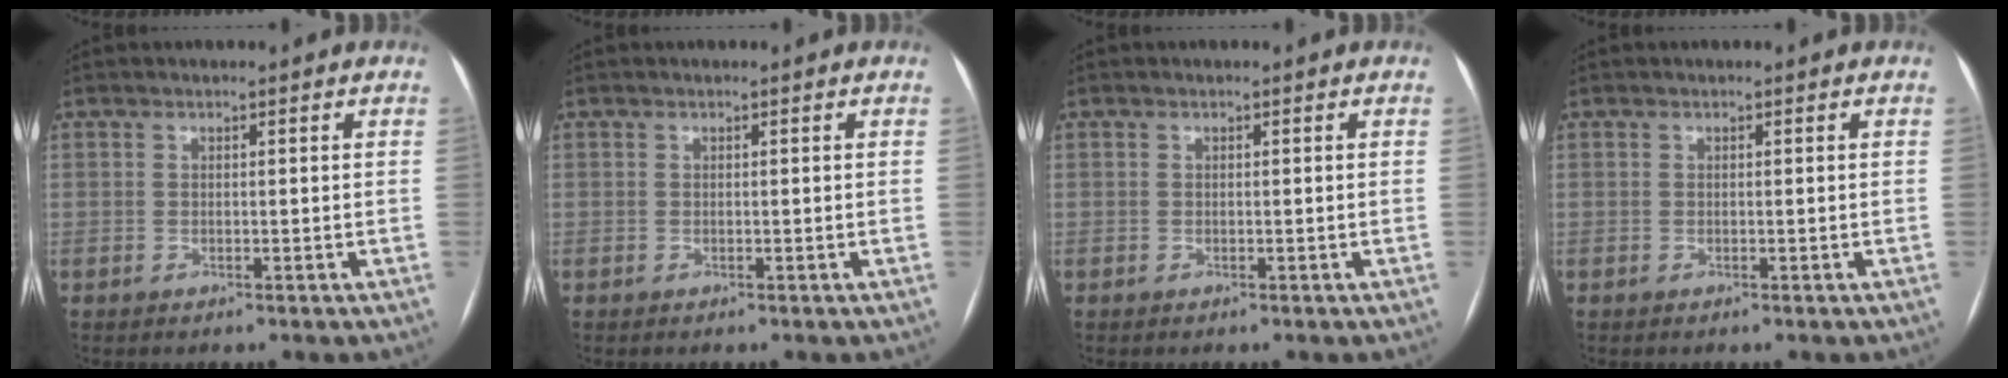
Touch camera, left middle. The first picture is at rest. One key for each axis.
{"total": 0.0}
{"total": 0.0}
{"total": 0.0}